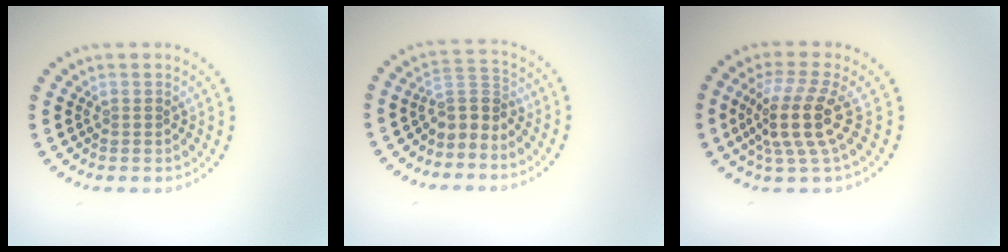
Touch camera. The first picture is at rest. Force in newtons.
{"total": 2.7, "press": 2.0, "slide": 1.9}
{"total": 4.5, "press": 3.4, "slide": 2.9}